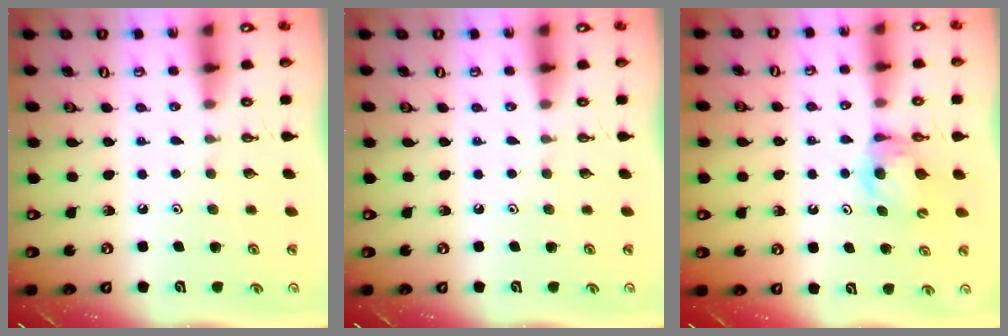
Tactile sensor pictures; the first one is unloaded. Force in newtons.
{"total": 0.0}
{"total": 7.0, "press": 7.0, "slide": 0.5}